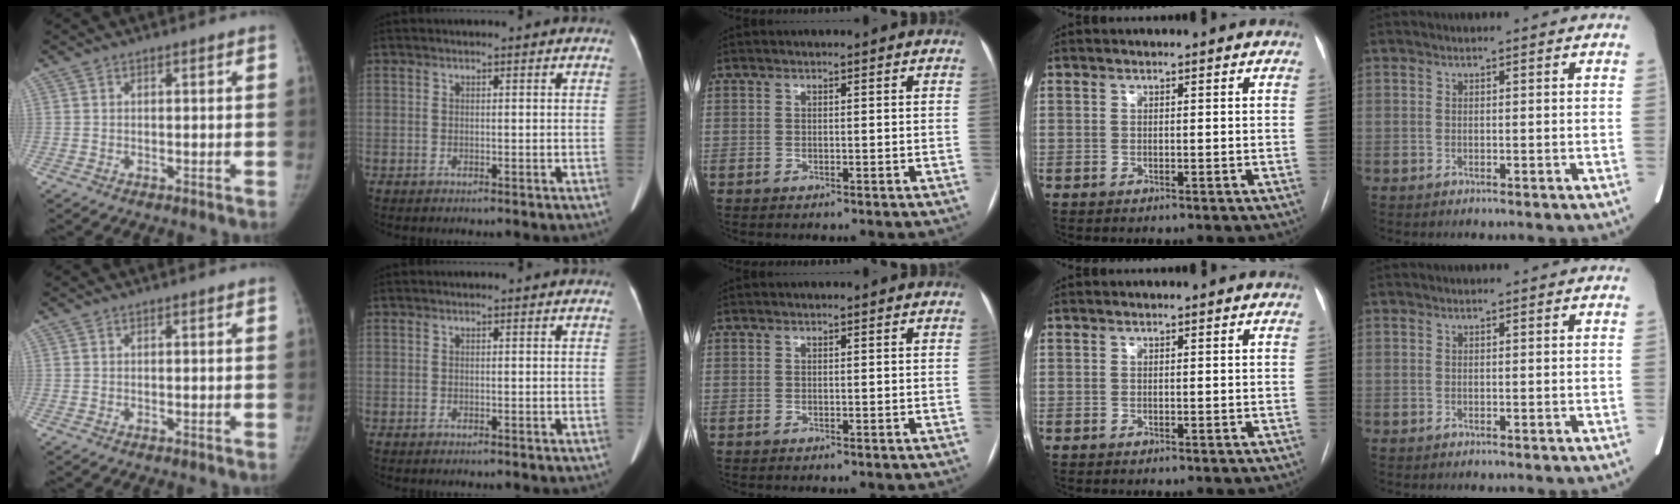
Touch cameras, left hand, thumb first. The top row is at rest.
{}